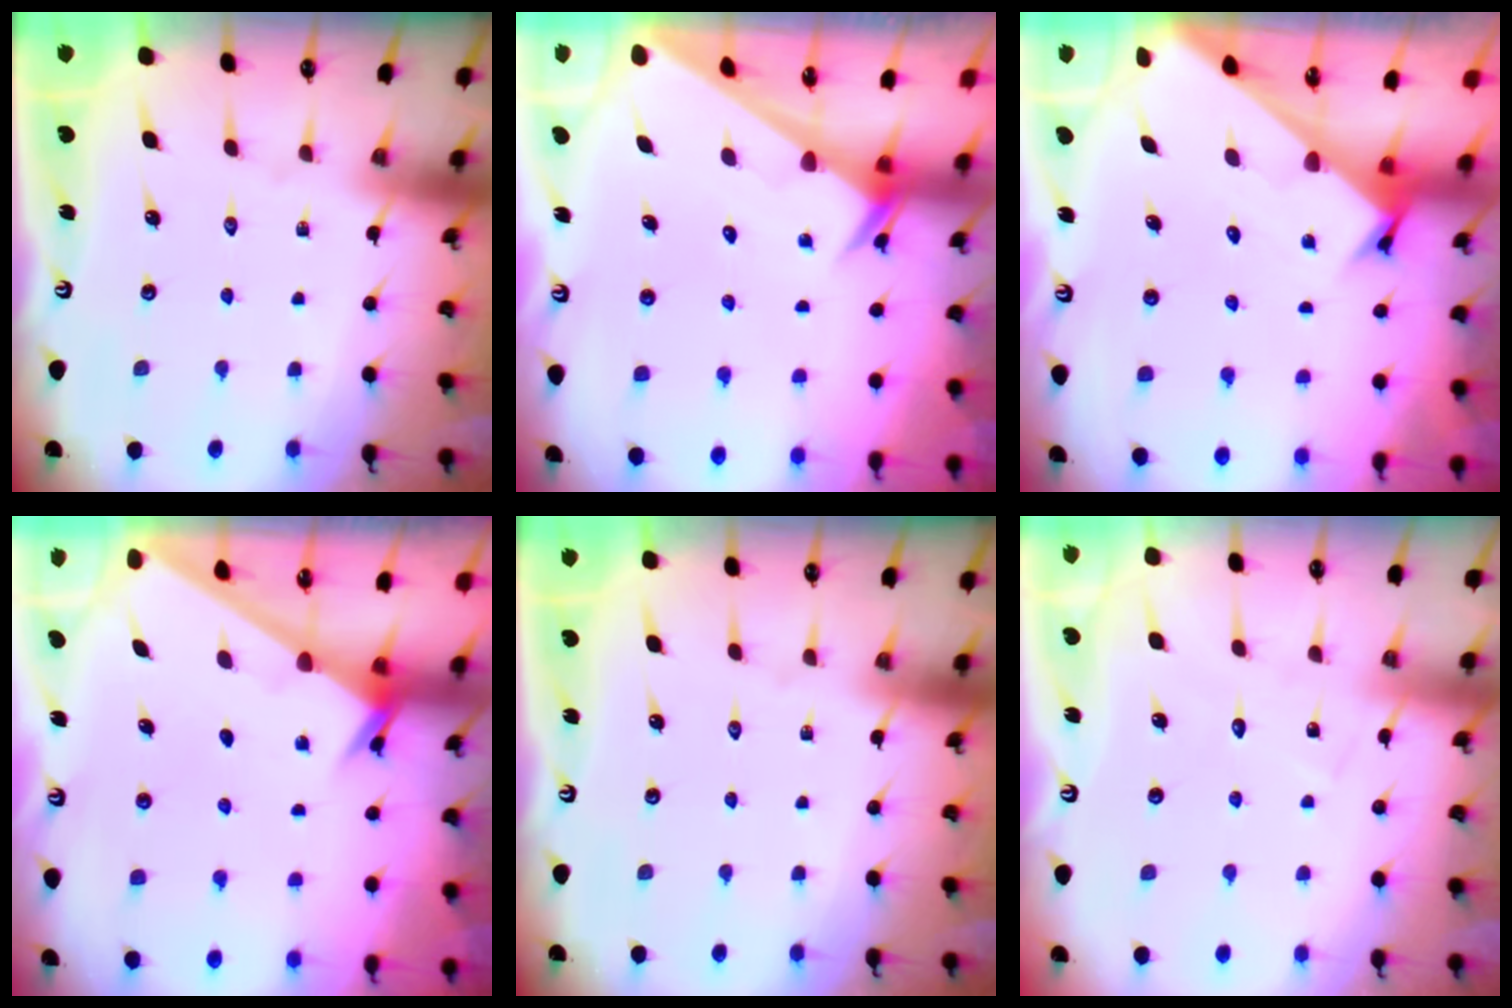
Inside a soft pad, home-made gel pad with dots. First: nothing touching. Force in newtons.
{"total": 2.1, "press": 2.1, "slide": 0.1}
{"total": 2.5, "press": 2.4, "slide": 0.2}
{"total": 2.4, "press": 2.4, "slide": 0.2}
{"total": 0.0}
{"total": 6.1, "press": 6.1, "slide": 0.4}